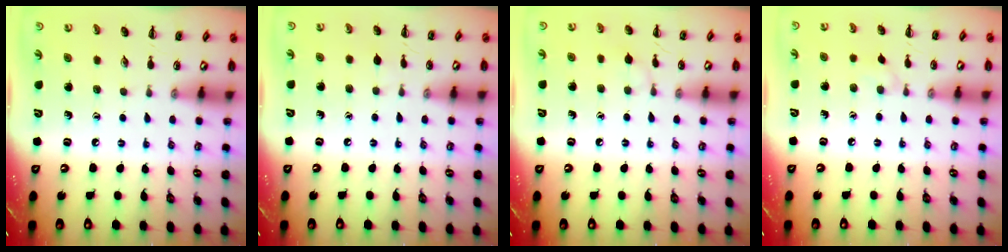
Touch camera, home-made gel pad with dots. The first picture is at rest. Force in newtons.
{"total": 3.3, "press": 3.1, "slide": 1.3}
{"total": 5.0, "press": 4.6, "slide": 1.8}
{"total": 3.7, "press": 3.4, "slide": 1.5}